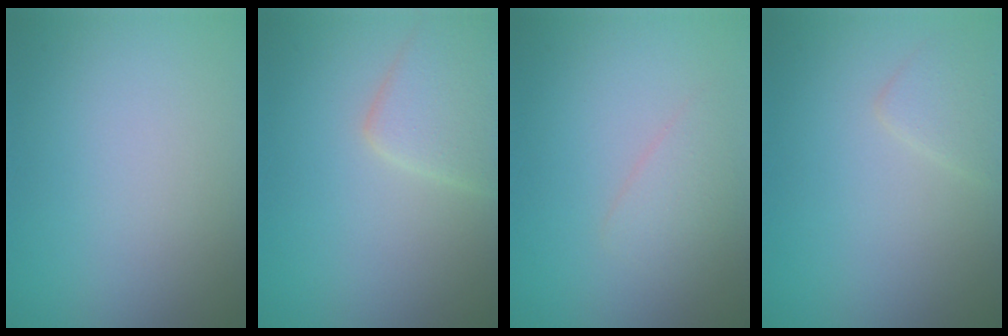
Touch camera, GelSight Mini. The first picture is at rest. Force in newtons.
{"total": 3.7, "press": 3.7, "slide": 0.2}
{"total": 1.7, "press": 1.7, "slide": 0.1}
{"total": 1.6, "press": 1.6, "slide": 0.1}